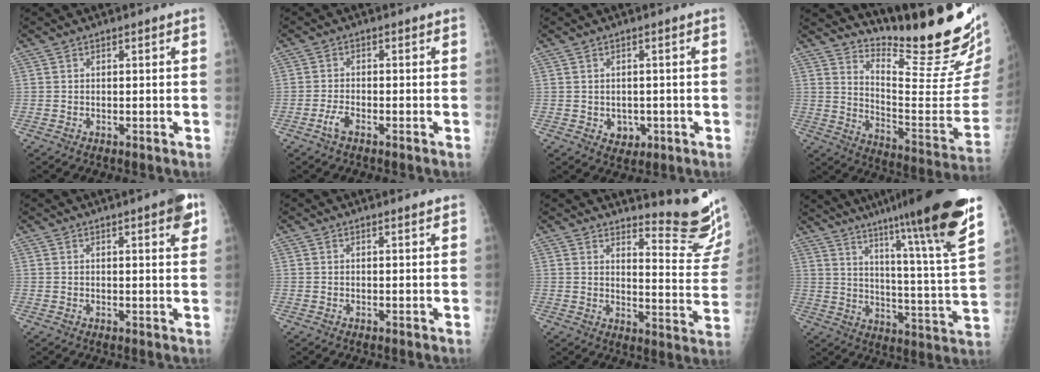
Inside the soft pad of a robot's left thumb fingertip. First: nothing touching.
{"total": 2.3, "force": [-1.5, 0.9, 1.6], "torque": [-0.037, 0.007, -0.031]}
{"total": 3.2, "force": [-0.6, 2.7, 1.5], "torque": [-0.008, 0.000, 0.002]}
{"total": 23.6, "force": [18.8, 4.0, 13.8], "torque": [-0.180, -0.167, 0.269]}
{"total": 5.2, "force": [2.8, 1.1, 4.2], "torque": [-0.043, -0.008, 0.030]}
{"total": 0.9, "force": [0.8, 0.0, 0.3], "torque": [-0.003, -0.004, 0.013]}
{"total": 13.9, "force": [13.0, 1.0, 4.7], "torque": [-0.043, -0.167, 0.156]}
{"total": 25.8, "force": [18.5, 0.7, 18.0], "torque": [-0.256, -0.090, 0.269]}